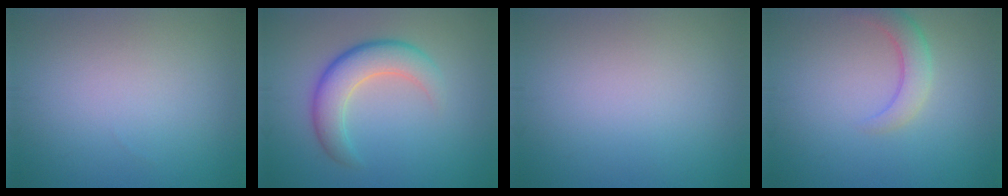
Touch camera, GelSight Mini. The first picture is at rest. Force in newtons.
{"total": 5.2, "press": 5.2, "slide": 0.2}
{"total": 0.0}
{"total": 2.7, "press": 2.7, "slide": 0.3}